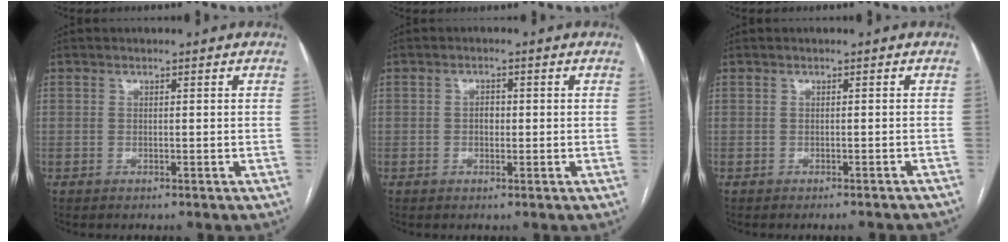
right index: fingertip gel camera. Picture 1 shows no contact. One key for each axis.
{"total": 1.6, "fx": -0.1, "fy": 1.1, "fz": 1.2, "tx": -0.017, "ty": 0.004, "tz": -0.003}
{"total": 6.2, "fx": -5.8, "fy": 0.6, "fz": 1.9, "tx": -0.015, "ty": -0.010, "tz": -0.063}